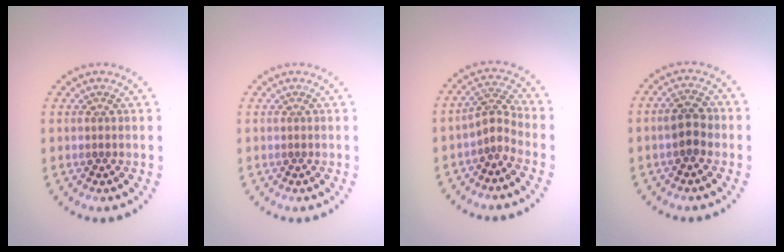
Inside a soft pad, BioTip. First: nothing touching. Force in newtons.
{"total": 0.0}
{"total": 2.1, "press": 1.4, "slide": 1.6}
{"total": 2.5, "press": 2.5, "slide": 0.4}